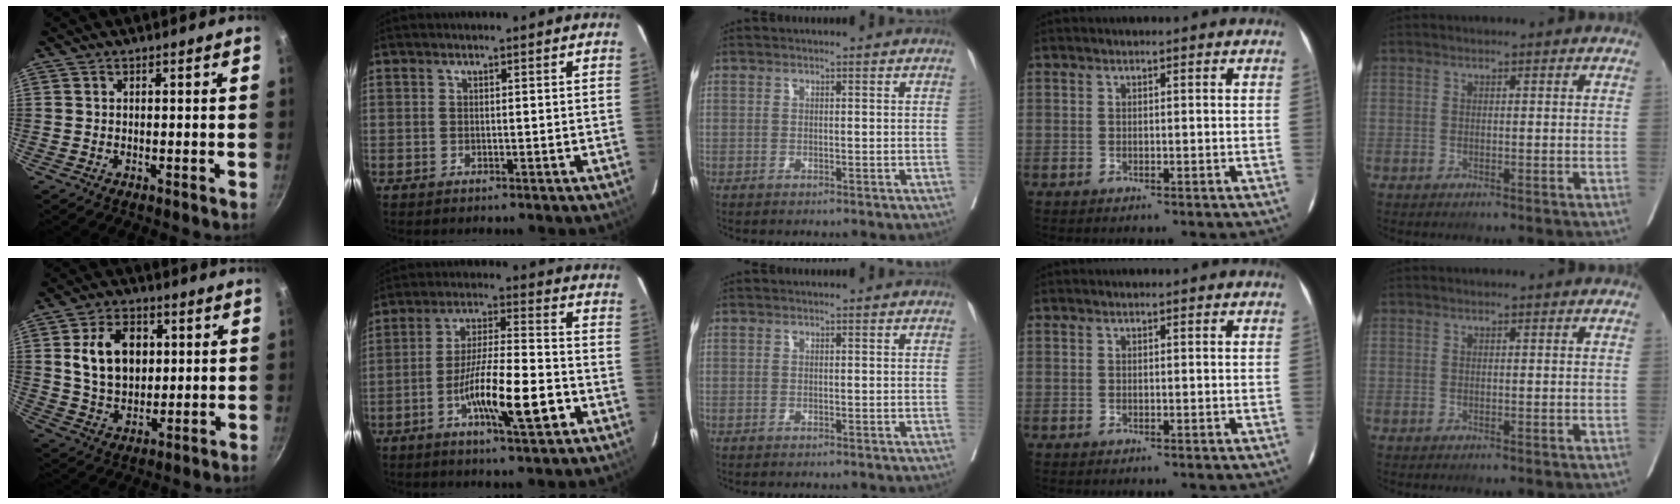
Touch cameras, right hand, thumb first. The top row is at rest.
{"thumb": {"total": 12.6, "force": [2.7, 8.7, 8.7], "torque": [-0.119, -0.006, 0.053]}, "index": {"total": 12.7, "force": [-4.7, 1.4, 11.7], "torque": [-0.203, -0.004, -0.081]}}